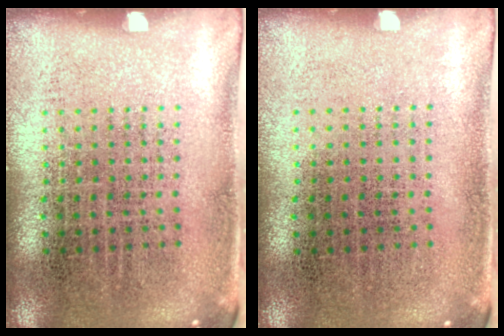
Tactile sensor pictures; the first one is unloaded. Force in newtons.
{"total": 0.0}